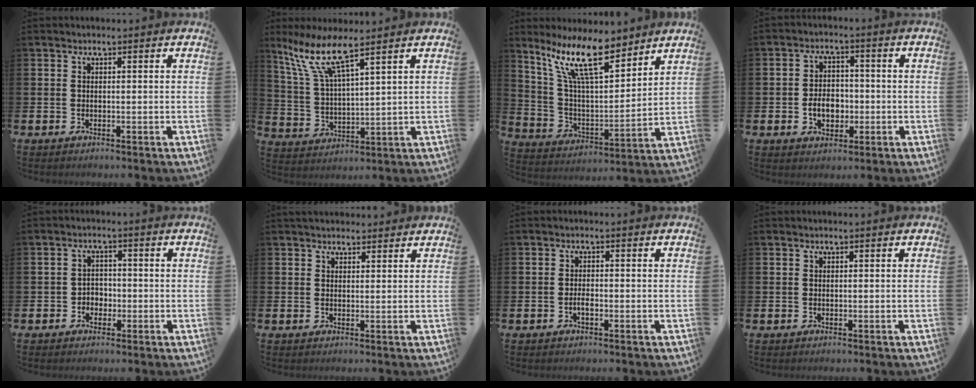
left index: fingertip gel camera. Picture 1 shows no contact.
{"total": 8.9, "force": [7.0, 1.2, 5.3], "torque": [-0.126, -0.024, 0.124]}
{"total": 12.9, "force": [9.3, 3.5, 8.2], "torque": [-0.178, -0.033, 0.165]}
{"total": 4.5, "force": [-1.0, 3.3, 2.9], "torque": [-0.037, -0.002, -0.025]}
{"total": 2.4, "force": [-1.2, 2.0, 0.6], "torque": [-0.012, 0.005, -0.030]}
{"total": 2.4, "force": [2.2, 0.8, 0.2], "torque": [0.004, -0.007, 0.038]}
{"total": 1.4, "force": [-0.6, 0.6, 1.1], "torque": [-0.017, -0.001, -0.013]}
{"total": 0.0}